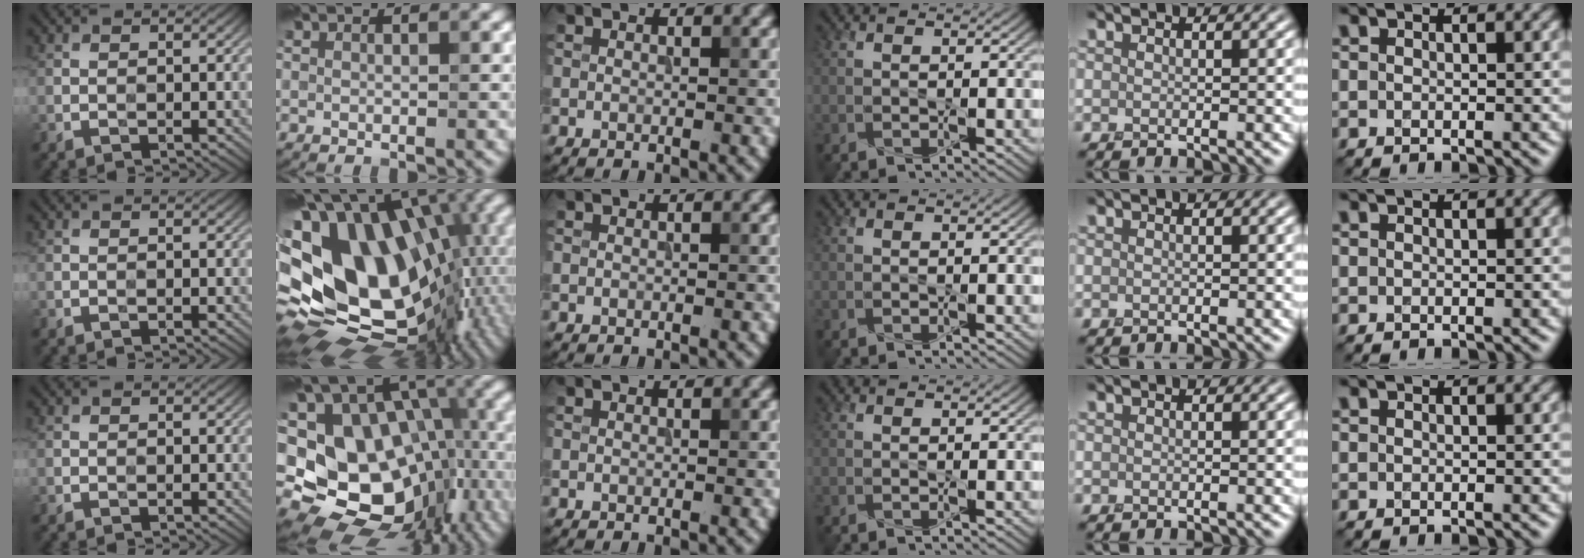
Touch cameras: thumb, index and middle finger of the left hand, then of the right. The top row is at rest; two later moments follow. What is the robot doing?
{"motion": "press", "object": "joystick"}